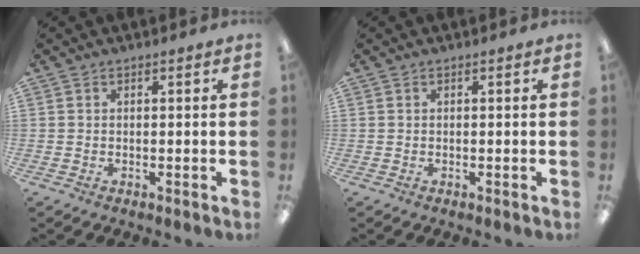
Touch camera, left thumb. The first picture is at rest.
{"total": 0.0}